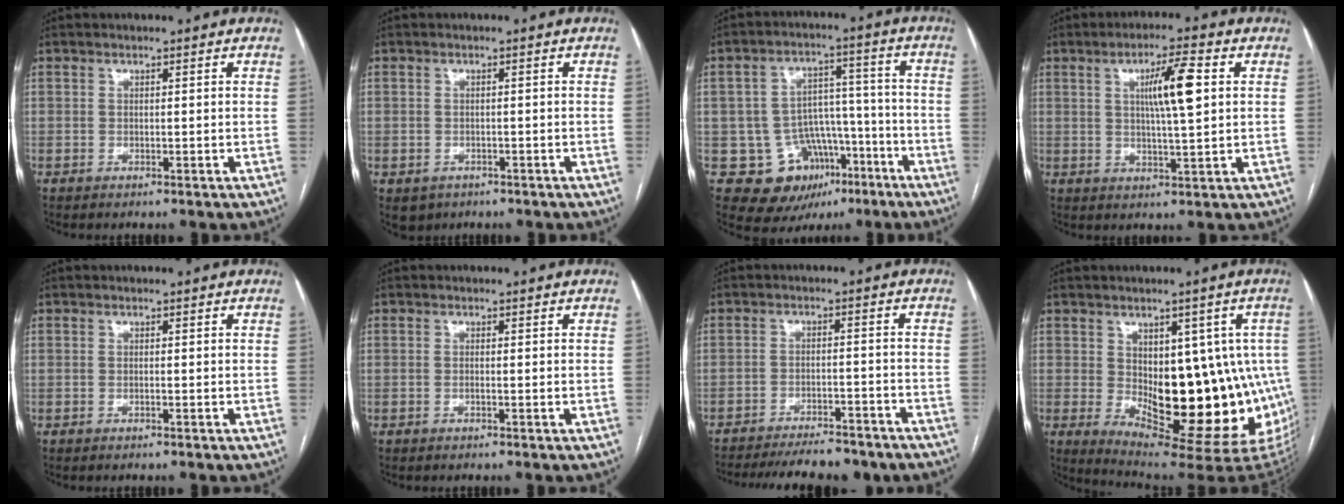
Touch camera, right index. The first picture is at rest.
{"total": 3.1, "force": [-1.7, 2.6, 0.6], "torque": [-0.006, 0.003, -0.018]}
{"total": 12.1, "force": [-5.7, 9.5, 4.9], "torque": [-0.065, 0.045, -0.070]}
{"total": 7.8, "force": [1.9, 0.5, 7.5], "torque": [-0.129, 0.004, 0.032]}
{"total": 0.0}
{"total": 0.6, "force": [-0.1, 0.0, 0.6], "torque": [-0.013, 0.000, -0.003]}
{"total": 16.3, "force": [-14.4, 3.1, 6.8], "torque": [-0.118, -0.016, -0.192]}
{"total": 20.0, "force": [-2.5, 8.5, 18.0], "torque": [-0.174, 0.013, -0.005]}